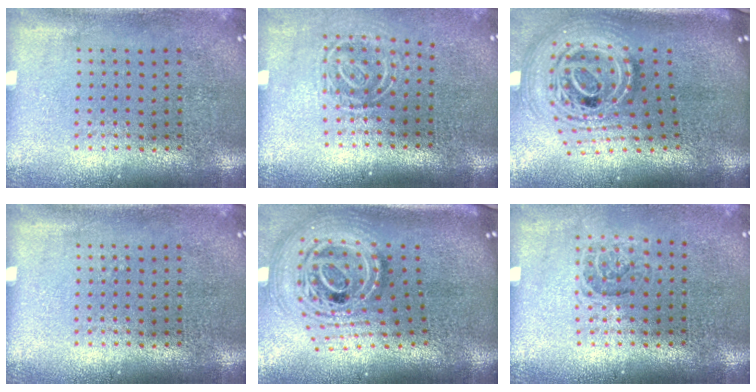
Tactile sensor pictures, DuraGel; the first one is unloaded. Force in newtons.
{"total": 1.6, "press": 1.1, "slide": 1.2}
{"total": 2.6, "press": 1.8, "slide": 1.9}
{"total": 0.0}
{"total": 2.6, "press": 1.8, "slide": 1.9}
{"total": 1.2, "press": 1.0, "slide": 0.6}